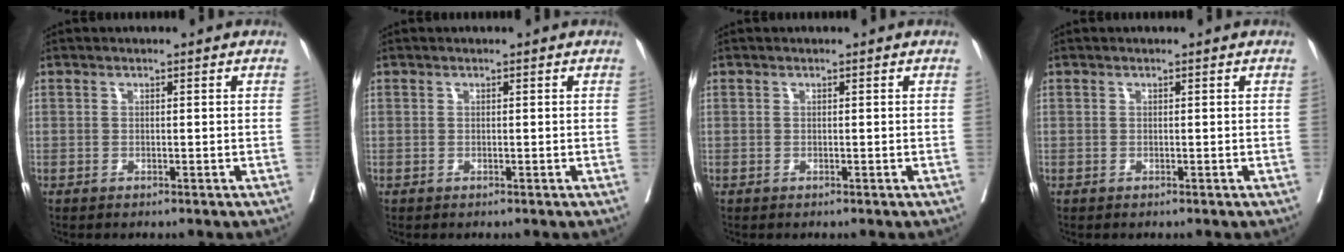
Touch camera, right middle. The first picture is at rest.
{"total": 0.0}
{"total": 0.0}
{"total": 0.0}